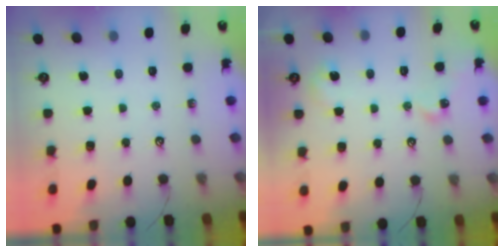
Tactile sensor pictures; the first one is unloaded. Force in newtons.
{"total": 4.7, "press": 4.6, "slide": 0.6}